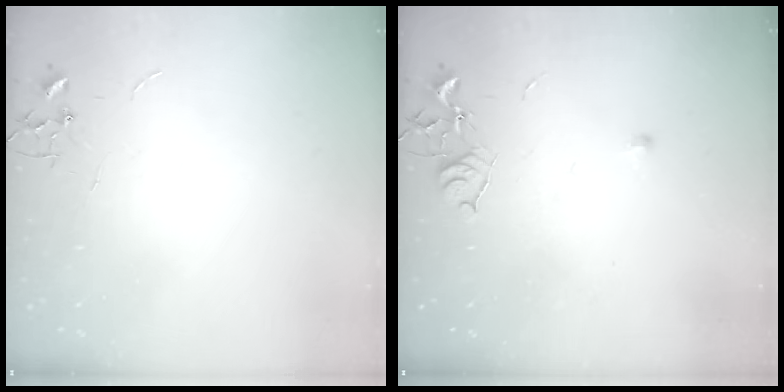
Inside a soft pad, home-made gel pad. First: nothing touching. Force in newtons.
{"total": 6.2, "press": 6.2, "slide": 0.8}